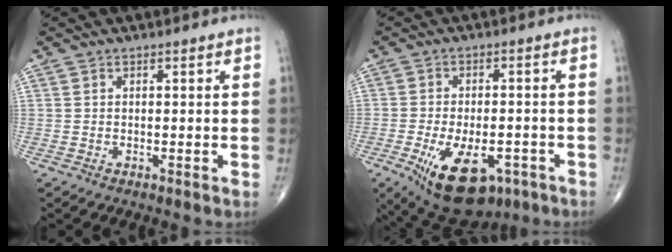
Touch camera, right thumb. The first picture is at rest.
{"total": 15.0, "force": [-7.1, 7.6, 10.8], "torque": [-0.173, 0.008, -0.096]}